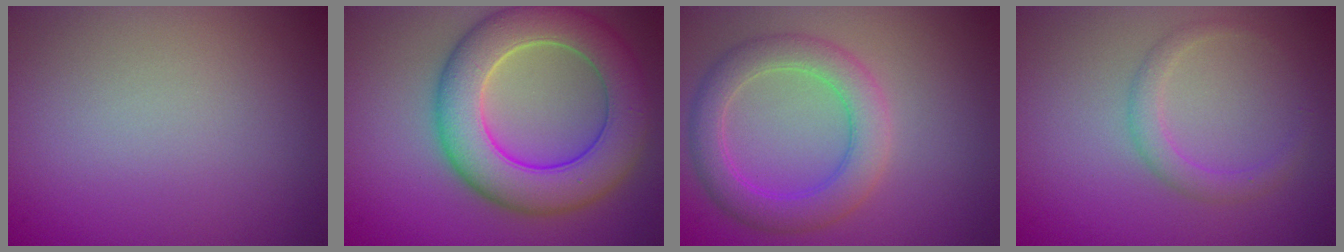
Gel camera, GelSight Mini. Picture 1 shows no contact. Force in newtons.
{"total": 9.1, "press": 9.1, "slide": 0.5}
{"total": 4.4, "press": 4.4, "slide": 0.2}
{"total": 1.9, "press": 1.9, "slide": 0.2}